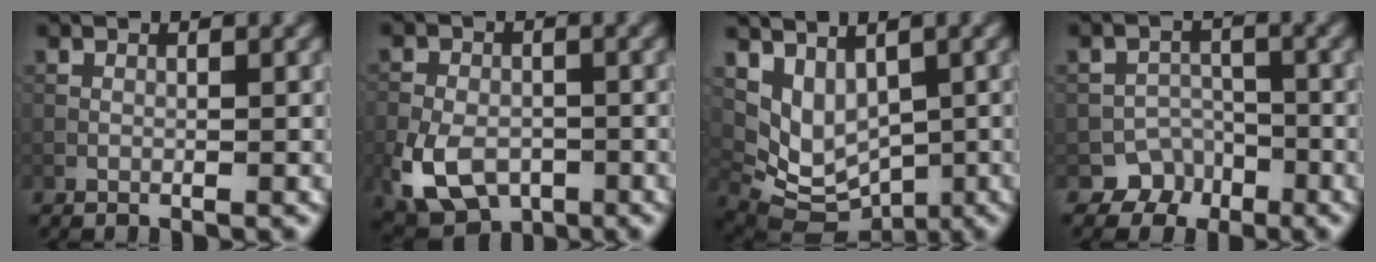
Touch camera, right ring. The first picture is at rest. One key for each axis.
{"total": 7.8, "fx": -2.9, "fy": 5.2, "fz": 5.1, "tx": -0.115, "ty": -0.019, "tz": -0.054}
{"total": 6.1, "fx": 1.9, "fy": 4.3, "fz": 3.9, "tx": -0.066, "ty": -0.008, "tz": 0.060}
{"total": 3.5, "fx": -2.2, "fy": 2.7, "fz": 0.3, "tx": 0.020, "ty": 0.003, "tz": -0.026}